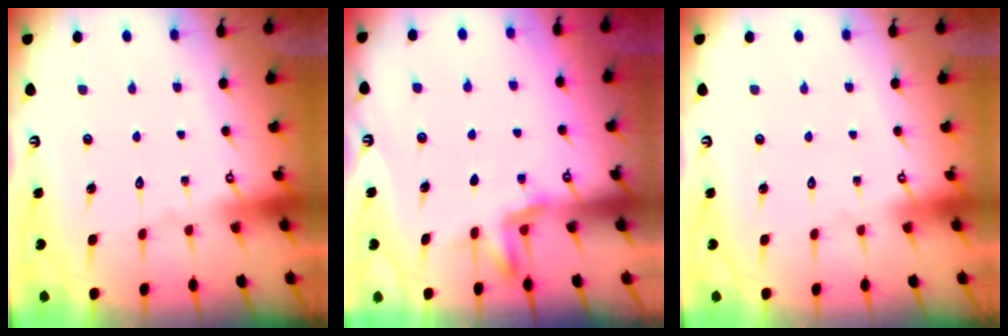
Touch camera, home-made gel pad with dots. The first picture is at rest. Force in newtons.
{"total": 3.0, "press": 2.9, "slide": 0.6}
{"total": 0.0}